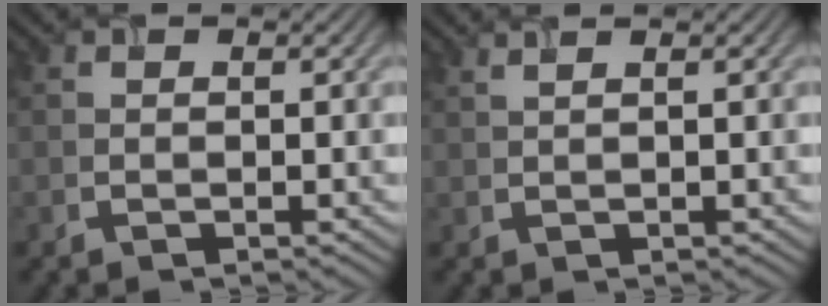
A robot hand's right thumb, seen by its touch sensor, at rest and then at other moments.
{"total": 1.6, "force": [1.2, 0.3, 1.1], "torque": [-0.021, 0.005, 0.015]}